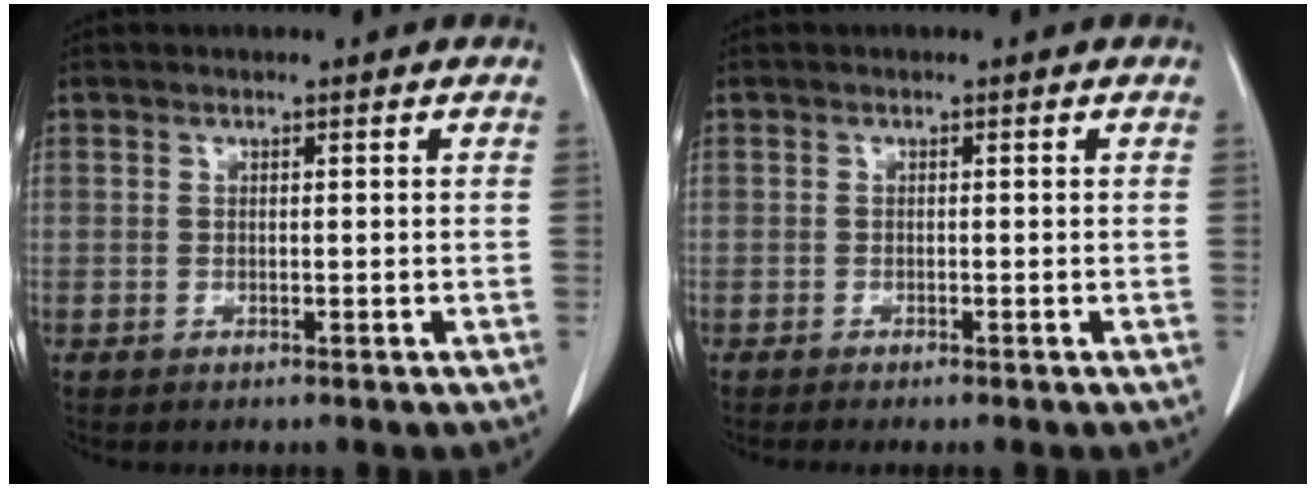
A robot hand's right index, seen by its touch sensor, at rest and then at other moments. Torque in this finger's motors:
{"motor_torque": [0.23, -0.21, -0.04, 0.02]}